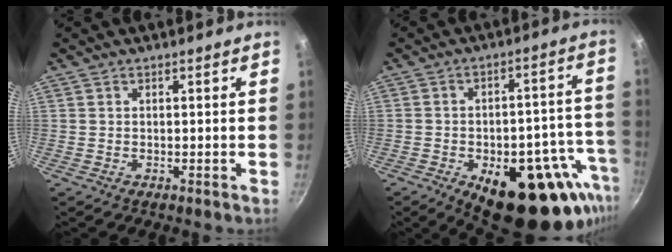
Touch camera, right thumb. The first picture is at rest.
{"total": 24.7, "force": [-11.2, 12.0, 18.4], "torque": [-0.173, 0.025, -0.141]}